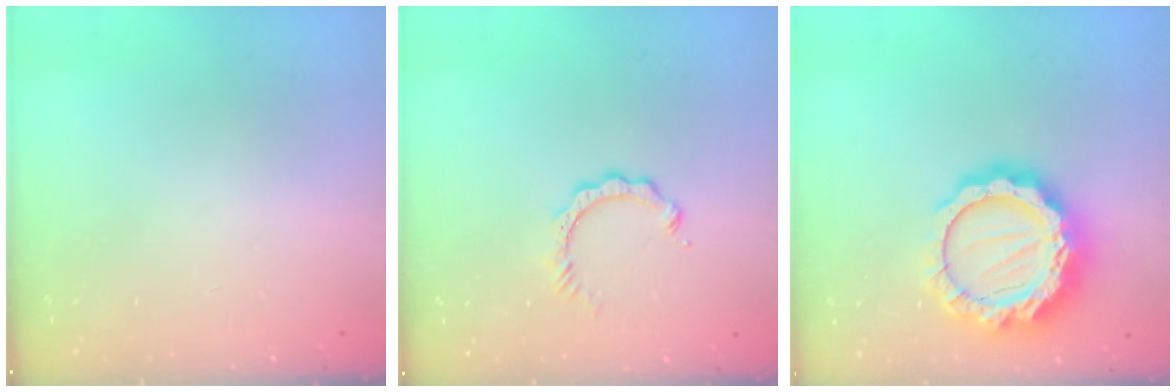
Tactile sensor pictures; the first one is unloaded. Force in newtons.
{"total": 4.1, "press": 4.0, "slide": 0.6}
{"total": 20.3, "press": 20.3, "slide": 1.6}